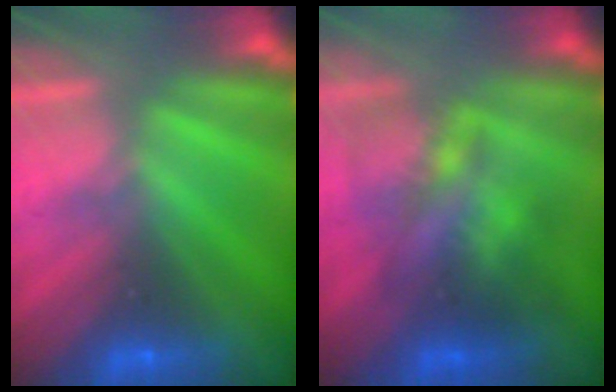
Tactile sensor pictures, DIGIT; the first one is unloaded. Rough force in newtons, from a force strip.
{"total": 3.7}